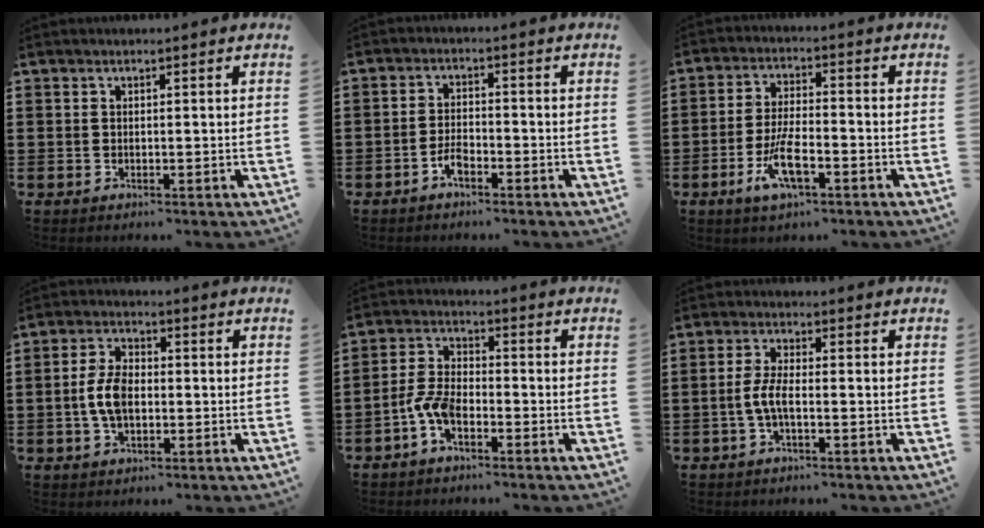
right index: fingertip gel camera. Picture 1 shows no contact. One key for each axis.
{"total": 3.0, "fx": -2.0, "fy": 1.1, "fz": 2.0, "tx": -0.045, "ty": 0.001, "tz": -0.040}
{"total": 7.2, "fx": -3.3, "fy": 2.1, "fz": 6.1, "tx": -0.139, "ty": -0.014, "tz": -0.063}
{"total": 6.0, "fx": -0.7, "fy": 3.4, "fz": 5.0, "tx": -0.112, "ty": 0.001, "tz": -0.018}
{"total": 5.7, "fx": -2.8, "fy": 2.5, "fz": 4.2, "tx": -0.108, "ty": -0.001, "tz": -0.059}
{"total": 4.0, "fx": -1.2, "fy": 1.1, "fz": 3.6, "tx": -0.094, "ty": -0.006, "tz": -0.030}